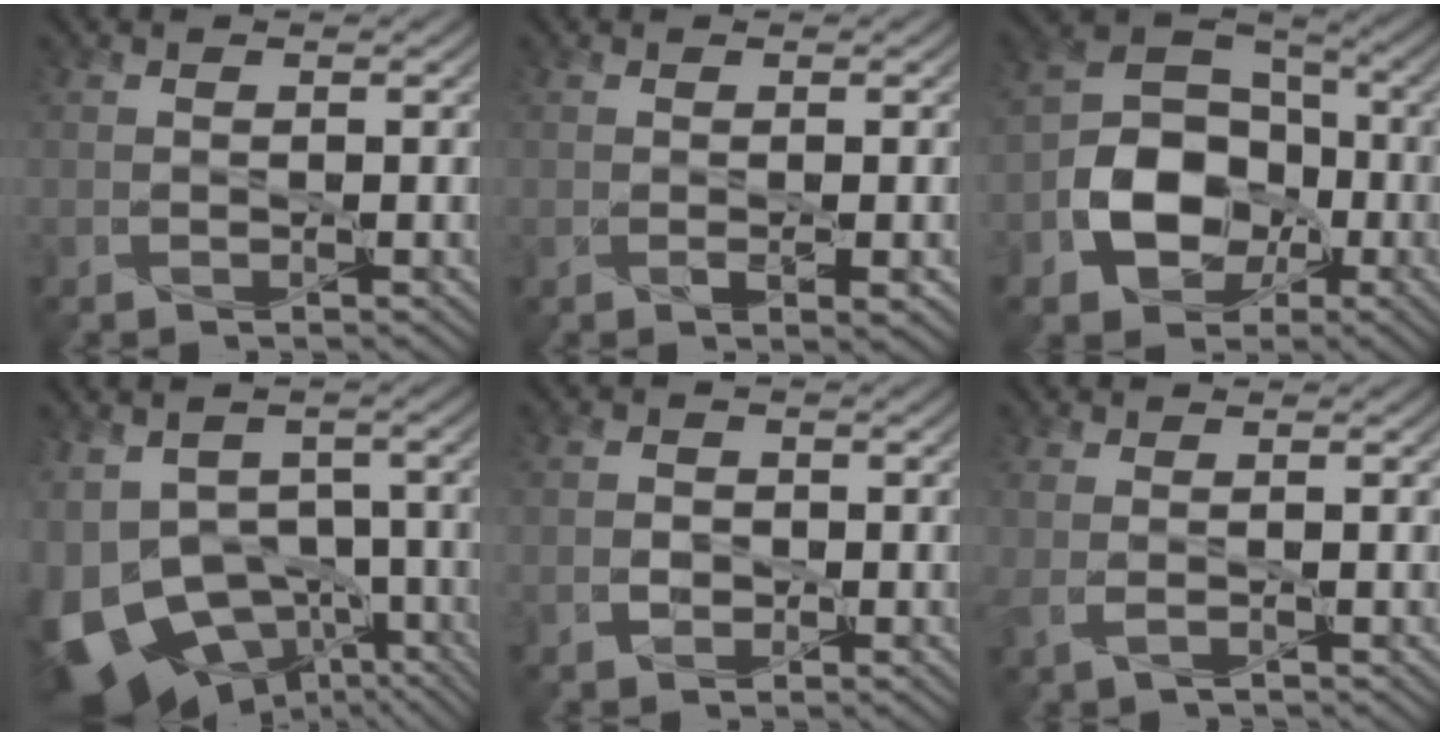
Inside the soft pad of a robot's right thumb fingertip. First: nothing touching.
{"total": 1.5, "force": [-0.3, 0.4, 1.4], "torque": [-0.026, -0.008, -0.001]}
{"total": 11.6, "force": [-3.8, 8.7, 6.7], "torque": [-0.135, -0.020, -0.083]}
{"total": 15.0, "force": [-6.5, 10.2, 8.8], "torque": [-0.203, -0.032, -0.079]}
{"total": 1.6, "force": [-0.5, 1.4, 0.7], "torque": [-0.009, -0.003, -0.013]}
{"total": 1.8, "force": [0.1, 0.4, 1.7], "torque": [-0.044, -0.004, 0.002]}